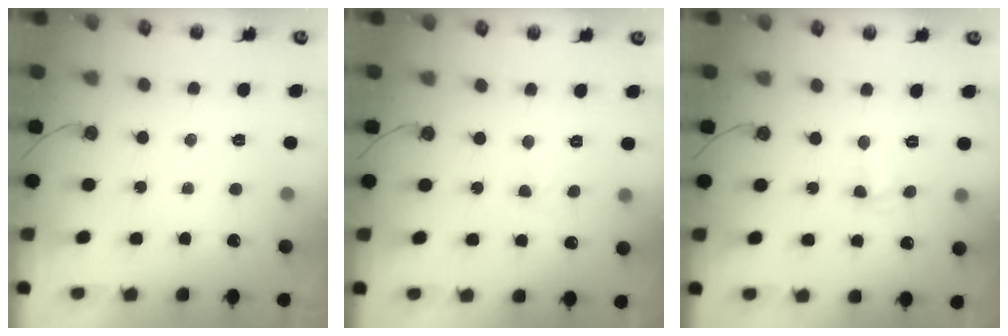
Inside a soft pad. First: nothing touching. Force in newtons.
{"total": 2.1, "press": 2.0, "slide": 0.3}
{"total": 1.7, "press": 1.6, "slide": 0.6}